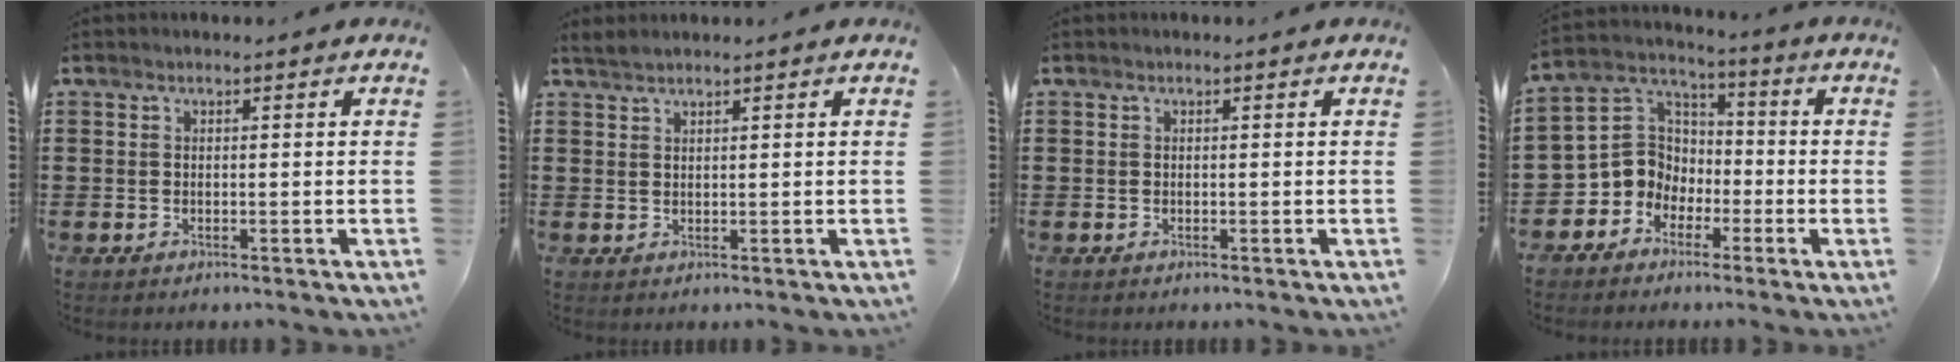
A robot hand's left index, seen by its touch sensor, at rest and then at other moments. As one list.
[{"total": 1.2, "force": [1.1, 0.1, 0.5], "torque": [-0.012, 0.000, 0.022]}, {"total": 0.0}, {"total": 7.7, "force": [-2.5, 7.0, 2.2], "torque": [-0.091, 0.005, -0.056]}]